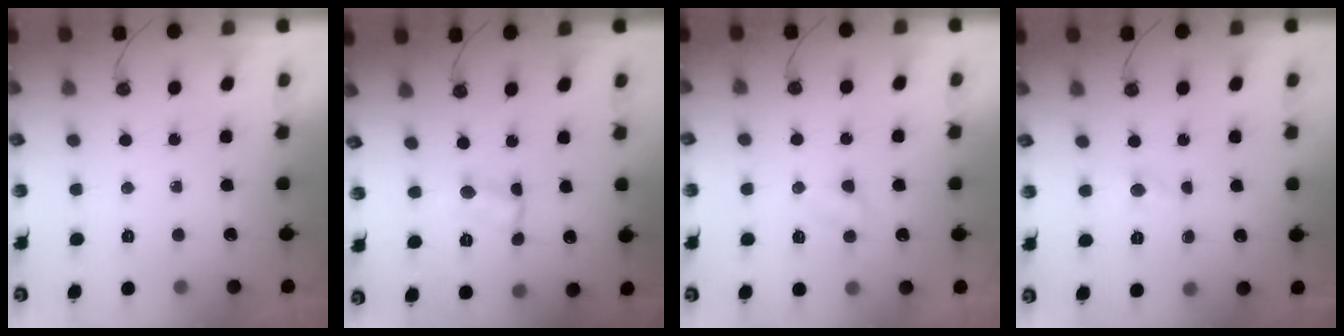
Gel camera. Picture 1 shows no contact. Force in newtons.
{"total": 1.8, "press": 1.8, "slide": 0.2}
{"total": 2.9, "press": 2.8, "slide": 0.2}
{"total": 2.9, "press": 2.9, "slide": 0.3}